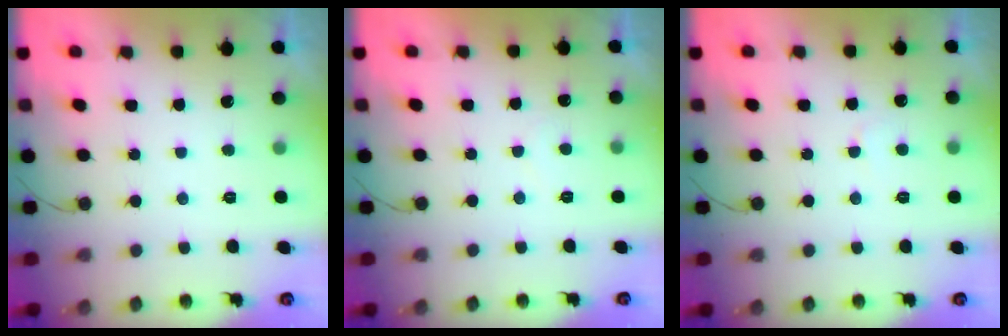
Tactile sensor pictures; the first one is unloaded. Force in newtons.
{"total": 4.4, "press": 4.4, "slide": 0.3}
{"total": 2.2, "press": 2.2, "slide": 0.2}